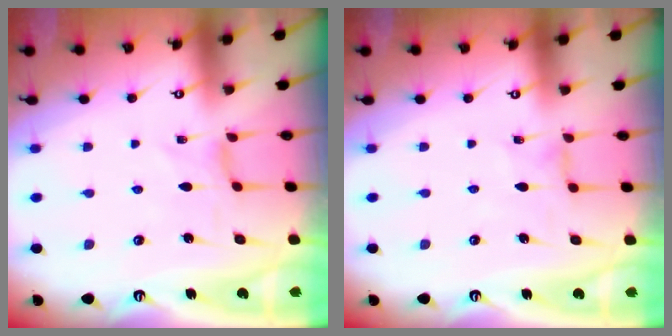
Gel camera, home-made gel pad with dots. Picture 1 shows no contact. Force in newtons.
{"total": 0.7, "press": 0.7, "slide": 0.0}